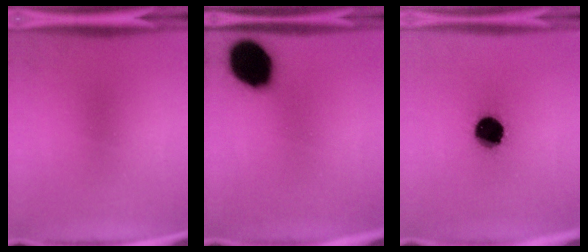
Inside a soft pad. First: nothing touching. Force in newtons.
{"total": 16.4}
{"total": 13.6}